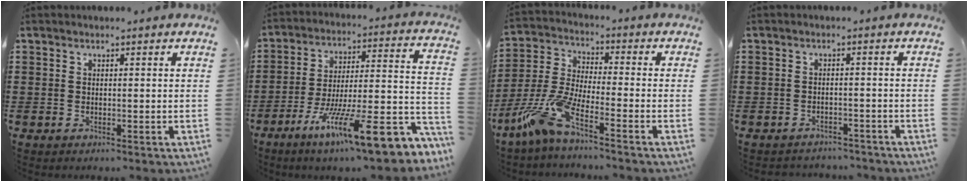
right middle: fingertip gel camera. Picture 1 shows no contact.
{"total": 15.4, "force": [-10.0, 2.6, 11.4], "torque": [-0.180, 0.020, -0.169]}
{"total": 8.8, "force": [-6.0, 1.4, 6.3], "torque": [-0.164, -0.018, -0.125]}
{"total": 2.0, "force": [-2.0, 0.3, -0.1], "torque": [-0.006, -0.001, -0.044]}